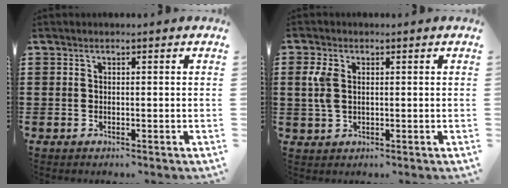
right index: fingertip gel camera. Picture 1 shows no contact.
{"total": 3.8, "force": [0.8, 2.3, 2.9], "torque": [-0.078, 0.003, 0.009]}